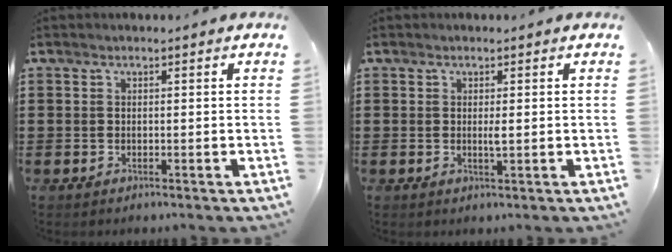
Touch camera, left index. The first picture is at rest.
{"total": 1.3, "force": [0.0, 0.2, 1.3], "torque": [-0.026, -0.002, -0.001]}